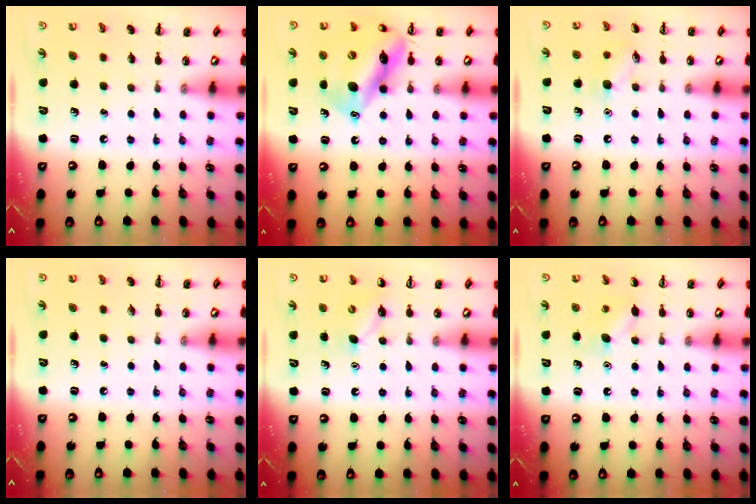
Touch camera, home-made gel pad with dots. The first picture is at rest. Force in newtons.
{"total": 15.2, "press": 15.0, "slide": 2.2}
{"total": 6.8, "press": 6.8, "slide": 0.6}
{"total": 0.0}
{"total": 5.2, "press": 5.0, "slide": 1.5}
{"total": 5.5, "press": 5.3, "slide": 1.5}